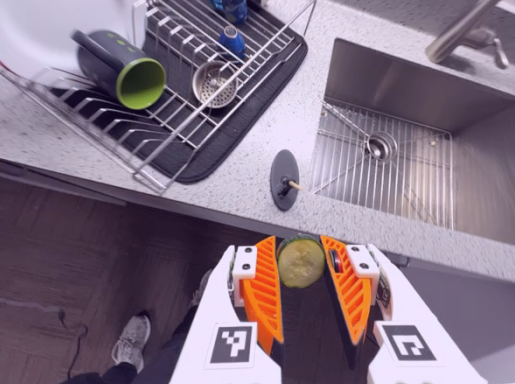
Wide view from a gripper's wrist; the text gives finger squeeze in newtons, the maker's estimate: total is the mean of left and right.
{"total": 8.2, "left": 8.3, "right": 8.1}